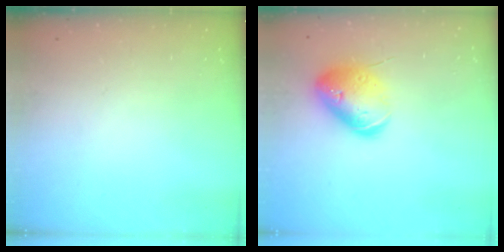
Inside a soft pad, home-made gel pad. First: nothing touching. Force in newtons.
{"total": 15.5, "press": 15.3, "slide": 2.4}